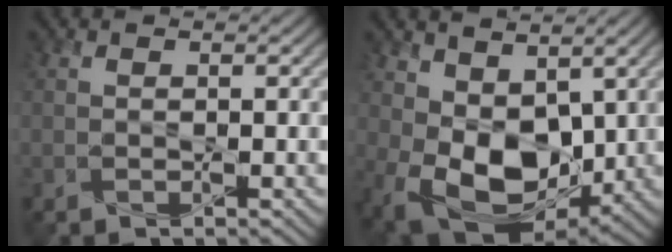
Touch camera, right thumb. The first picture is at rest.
{"total": 11.8, "force": [1.1, 7.9, 8.7], "torque": [-0.196, -0.026, 0.020]}